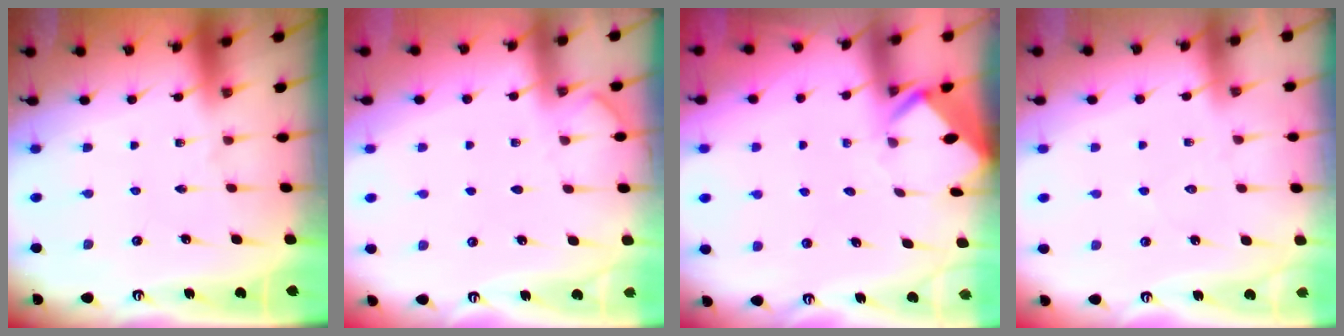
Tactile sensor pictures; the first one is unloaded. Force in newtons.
{"total": 2.4, "press": 2.4, "slide": 0.4}
{"total": 3.7, "press": 3.7, "slide": 0.2}
{"total": 3.5, "press": 3.5, "slide": 0.4}